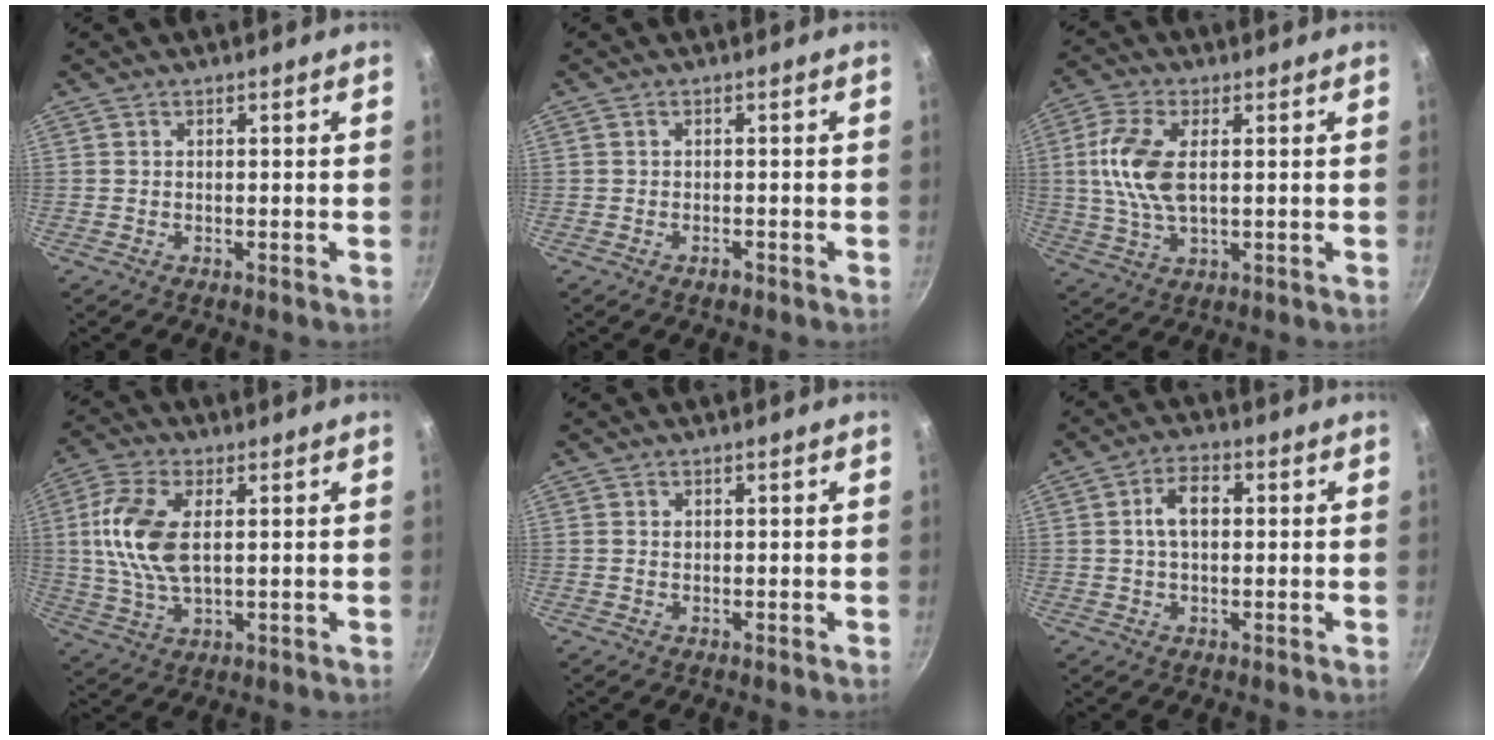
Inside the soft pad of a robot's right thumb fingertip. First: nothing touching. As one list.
[{"total": 1.4, "force": [-0.8, 0.7, 0.8], "torque": [-0.011, 0.010, -0.014]}, {"total": 10.6, "force": [1.4, 5.4, 9.0], "torque": [-0.185, 0.004, 0.024]}, {"total": 12.2, "force": [1.9, 6.3, 10.3], "torque": [-0.210, 0.005, 0.034]}, {"total": 0.7, "force": [0.2, 0.6, 0.4], "torque": [-0.005, 0.001, 0.002]}, {"total": 6.3, "force": [0.8, 3.9, 4.9], "torque": [-0.073, 0.016, 0.007]}]